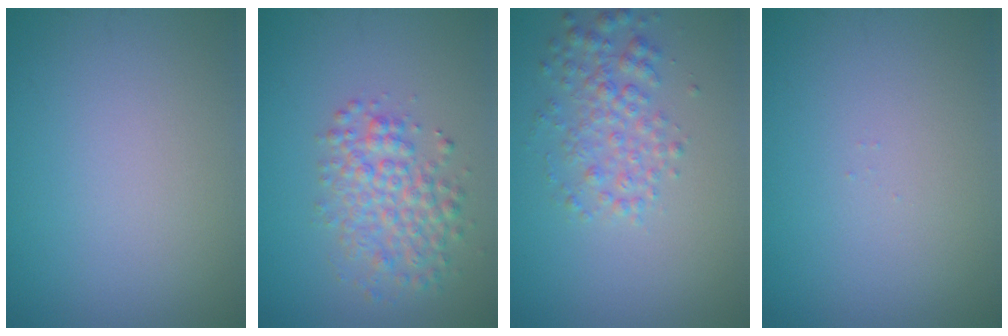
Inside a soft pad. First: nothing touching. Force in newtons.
{"total": 3.8, "press": 3.8, "slide": 0.1}
{"total": 2.9, "press": 2.9, "slide": 0.1}
{"total": 0.0}